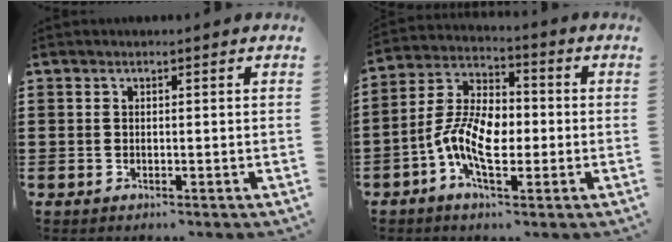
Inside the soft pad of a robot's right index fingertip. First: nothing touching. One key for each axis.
{"total": 9.2, "fx": -2.2, "fy": 4.7, "fz": 7.6, "tx": -0.172, "ty": 0.000, "tz": -0.047}